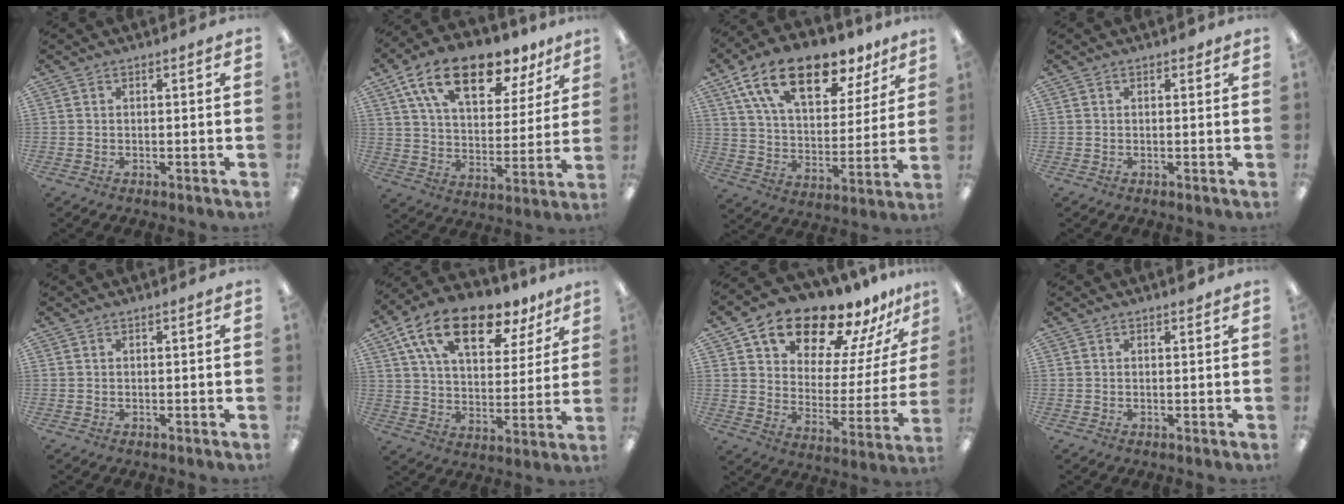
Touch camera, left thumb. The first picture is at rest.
{"total": 17.8, "force": [11.6, 8.4, 10.6], "torque": [-0.182, -0.056, 0.201]}
{"total": 19.0, "force": [12.4, 9.1, 11.2], "torque": [-0.195, -0.064, 0.217]}
{"total": 0.8, "force": [0.5, 0.4, 0.4], "torque": [-0.001, -0.001, 0.007]}
{"total": 0.0}
{"total": 18.0, "force": [11.4, 8.8, 10.9], "torque": [-0.185, -0.054, 0.197]}
{"total": 17.9, "force": [14.5, 7.8, 6.9], "torque": [-0.115, -0.112, 0.250]}
{"total": 0.8, "force": [0.7, 0.1, 0.3], "torque": [0.001, -0.003, 0.011]}